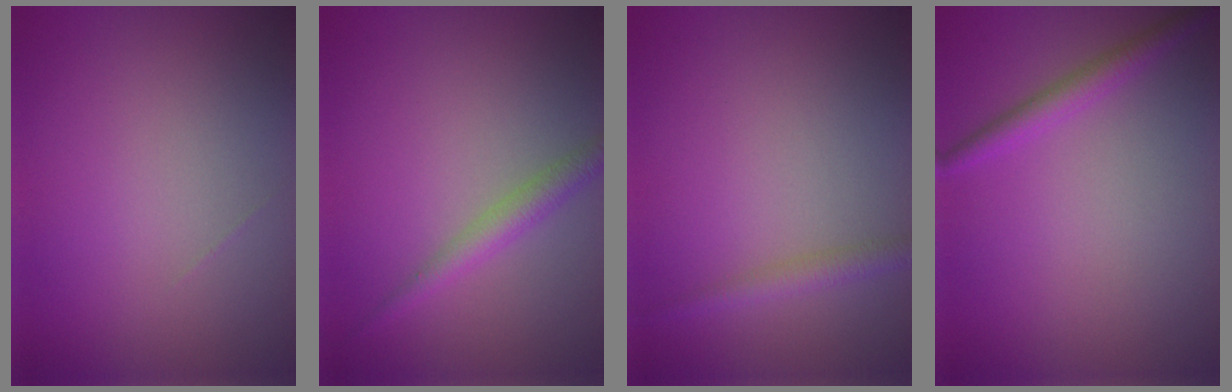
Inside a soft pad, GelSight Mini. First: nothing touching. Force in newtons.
{"total": 2.1, "press": 2.1, "slide": 0.1}
{"total": 1.7, "press": 1.7, "slide": 0.1}
{"total": 2.0, "press": 2.0, "slide": 0.1}